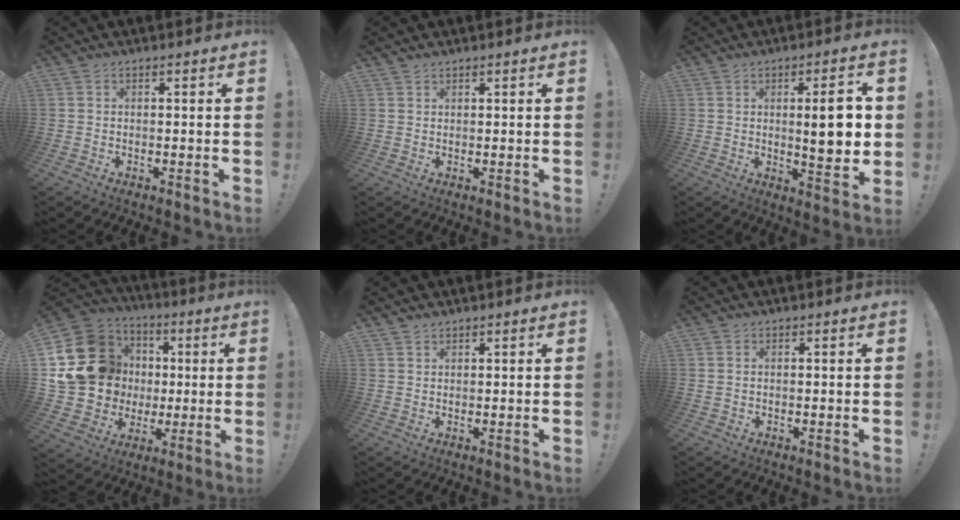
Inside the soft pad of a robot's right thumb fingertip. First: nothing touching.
{"total": 1.1, "force": [1.1, 0.4, 0.2], "torque": [0.000, -0.003, 0.021]}
{"total": 11.2, "force": [1.0, 2.7, 10.8], "torque": [-0.148, -0.008, 0.009]}
{"total": 21.4, "force": [2.7, 18.8, 9.9], "torque": [-0.171, -0.004, 0.099]}
{"total": 1.4, "force": [1.3, 0.4, 0.2], "torque": [0.000, -0.007, 0.026]}
{"total": 0.6, "force": [0.6, 0.2, 0.2], "torque": [-0.007, 0.002, 0.011]}